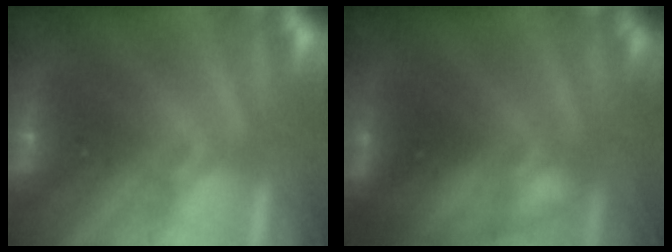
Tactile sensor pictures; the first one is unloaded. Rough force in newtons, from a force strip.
{"total": 2.2}